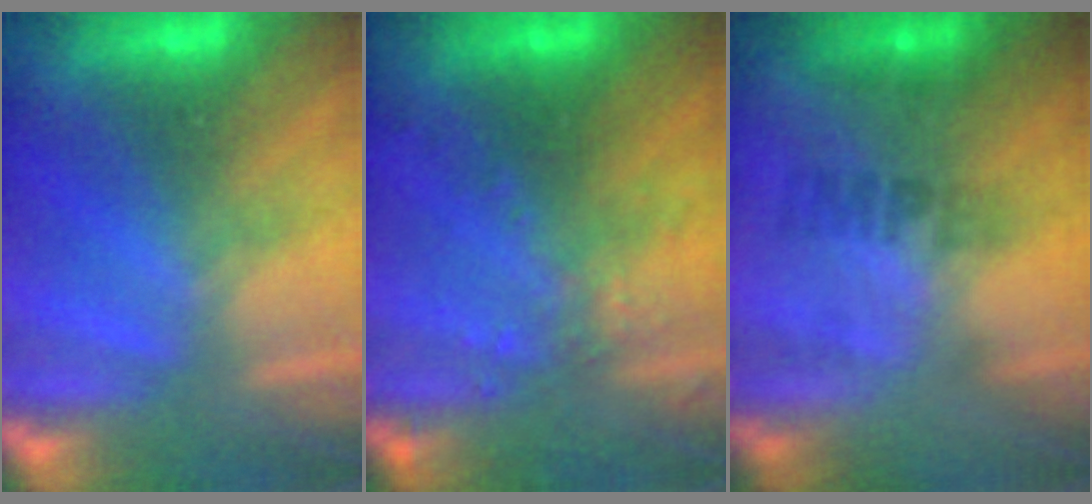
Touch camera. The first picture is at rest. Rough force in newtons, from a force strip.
{"total": 2.9}
{"total": 2.3}